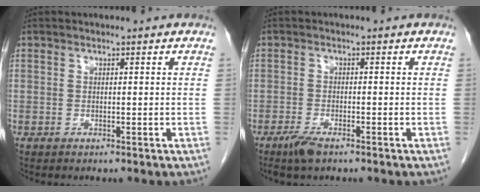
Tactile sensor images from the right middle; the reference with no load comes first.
{"total": 3.0, "force": [-2.2, 0.7, 2.0], "torque": [-0.047, -0.005, -0.040]}